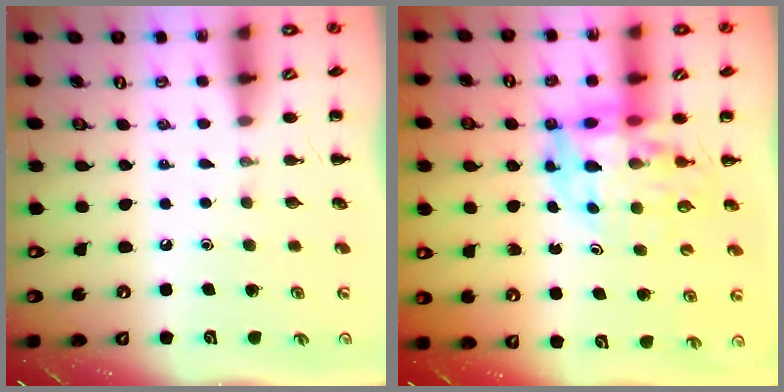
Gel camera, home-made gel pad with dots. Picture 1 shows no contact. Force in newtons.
{"total": 10.7, "press": 10.2, "slide": 3.2}